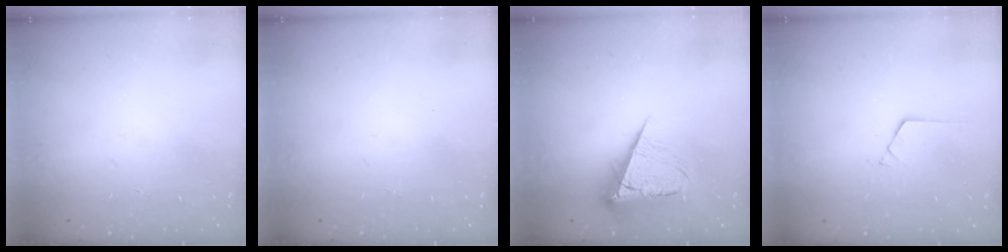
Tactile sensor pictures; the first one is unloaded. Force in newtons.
{"total": 0.0}
{"total": 11.8, "press": 11.8, "slide": 0.5}
{"total": 0.7, "press": 0.7, "slide": 0.1}